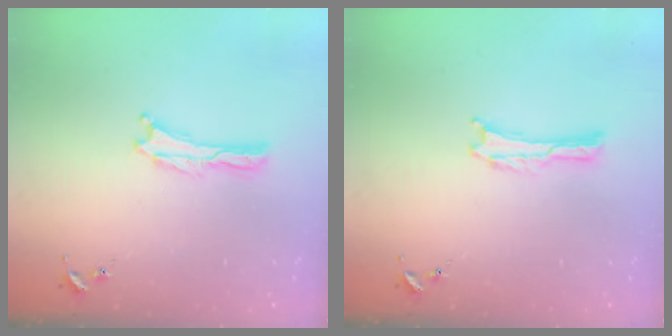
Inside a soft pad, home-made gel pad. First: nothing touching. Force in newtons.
{"total": 0.0}